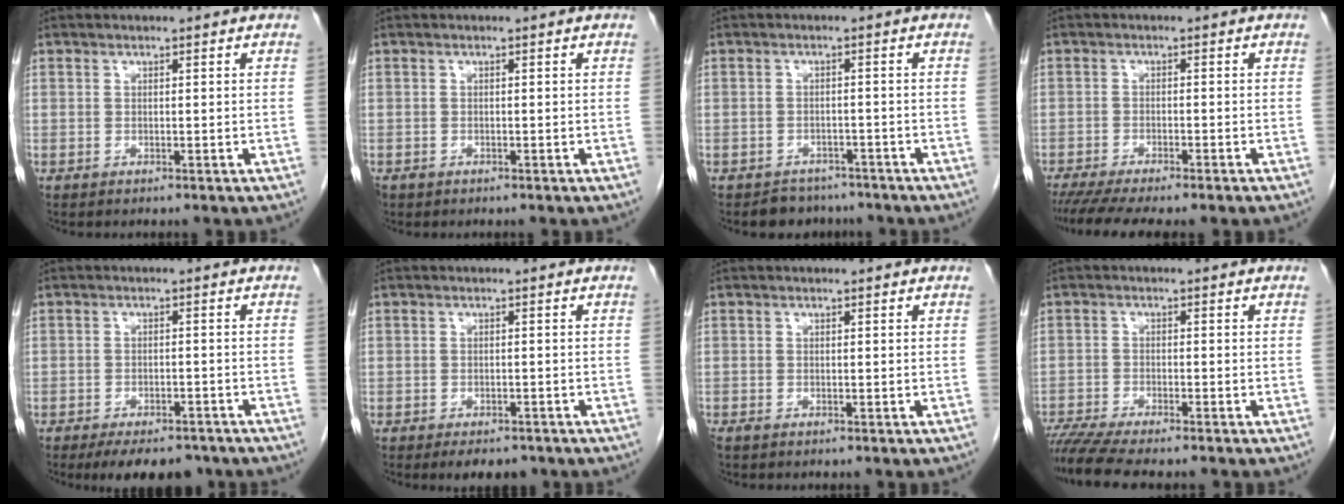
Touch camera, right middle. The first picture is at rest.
{"total": 0.6, "force": [-0.4, 0.4, 0.0], "torque": [-0.007, 0.002, -0.007]}
{"total": 4.2, "force": [-3.6, 2.1, -0.3], "torque": [0.006, 0.009, -0.051]}
{"total": 9.4, "force": [-7.8, 0.7, 5.2], "torque": [-0.070, -0.013, -0.117]}
{"total": 8.8, "force": [-7.0, 3.7, 3.9], "torque": [-0.043, -0.002, -0.096]}
{"total": 4.4, "force": [-3.3, 2.1, 1.9], "torque": [-0.020, -0.002, -0.043]}
{"total": 0.5, "force": [-0.4, 0.2, 0.2], "torque": [-0.010, -0.002, -0.009]}
{"total": 8.3, "force": [-7.2, 0.2, 4.1], "torque": [-0.066, -0.015, -0.119]}